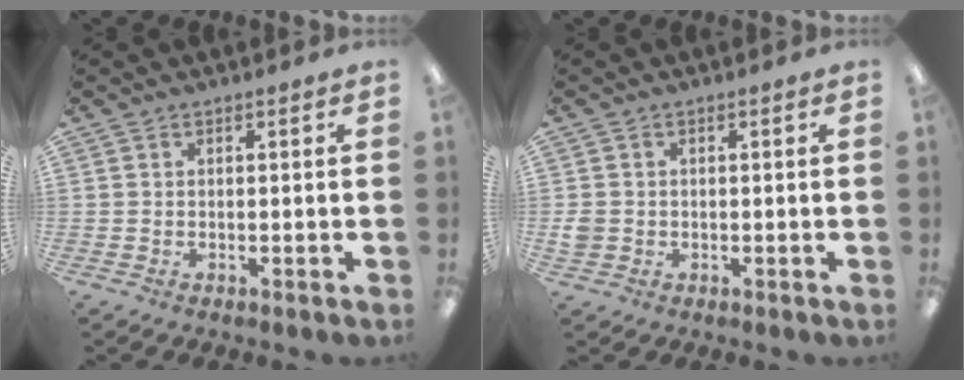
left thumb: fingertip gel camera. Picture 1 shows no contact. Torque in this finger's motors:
{"motor_torque": [-0.14, 0.31, 0.45, -0.11, -0.01]}